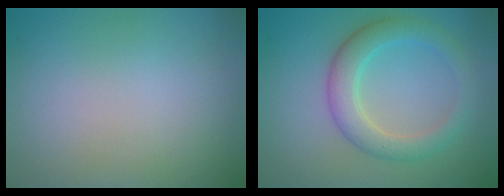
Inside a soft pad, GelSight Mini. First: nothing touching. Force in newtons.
{"total": 4.0, "press": 4.0, "slide": 0.2}